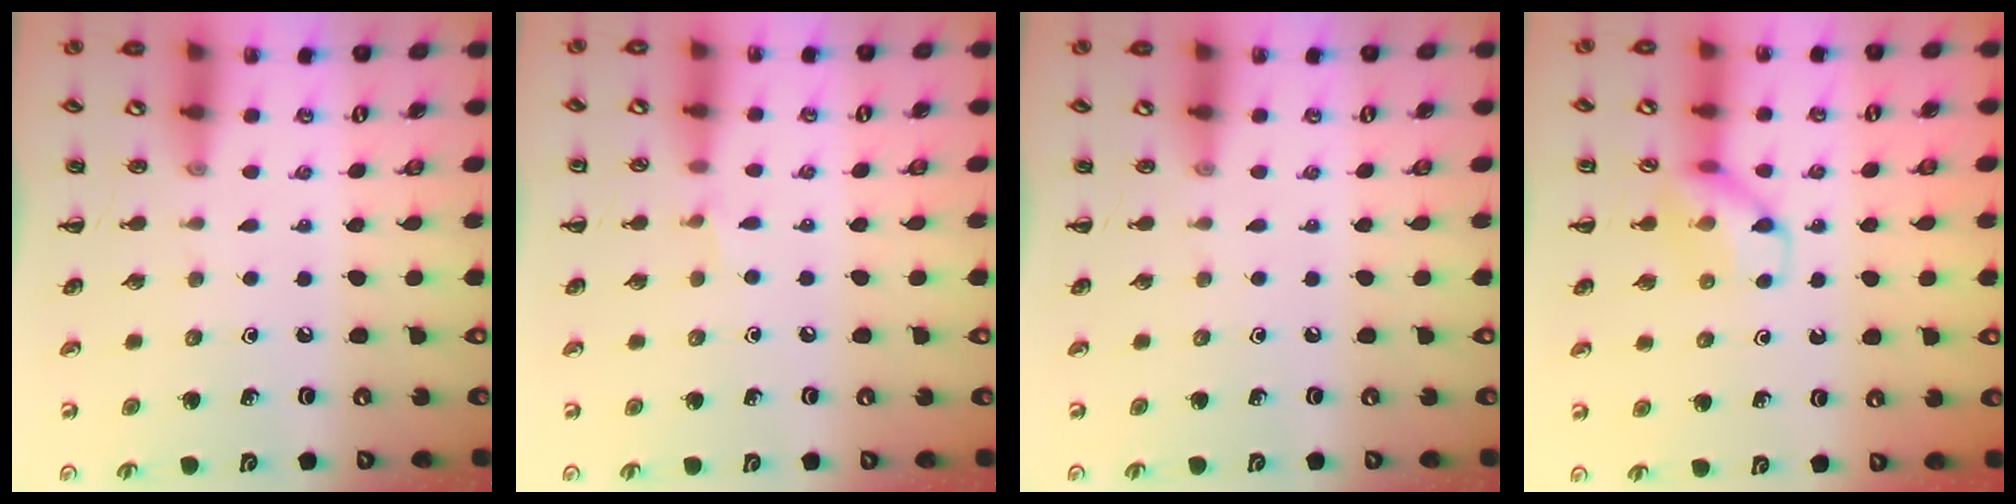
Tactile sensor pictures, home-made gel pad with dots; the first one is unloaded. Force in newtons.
{"total": 3.5, "press": 3.4, "slide": 1.1}
{"total": 0.0}
{"total": 10.0, "press": 9.9, "slide": 0.7}